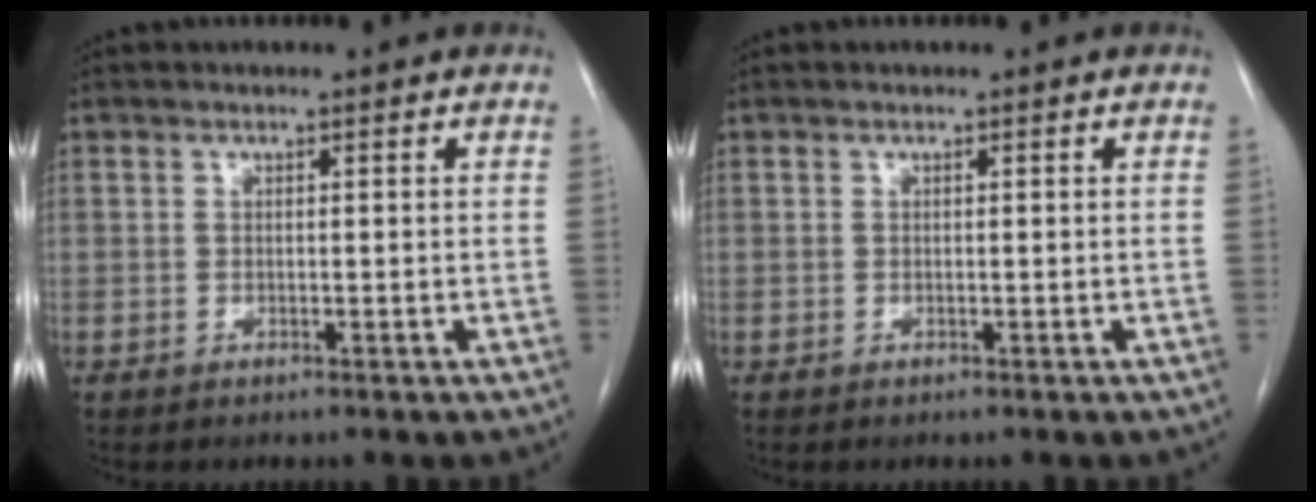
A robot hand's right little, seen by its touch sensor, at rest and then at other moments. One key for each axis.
{"total": 0.0}